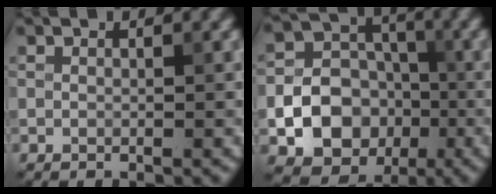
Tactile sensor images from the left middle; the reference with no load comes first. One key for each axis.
{"total": 11.8, "fx": -3.3, "fy": 10.3, "fz": 4.7, "tx": -0.070, "ty": -0.026, "tz": -0.072}